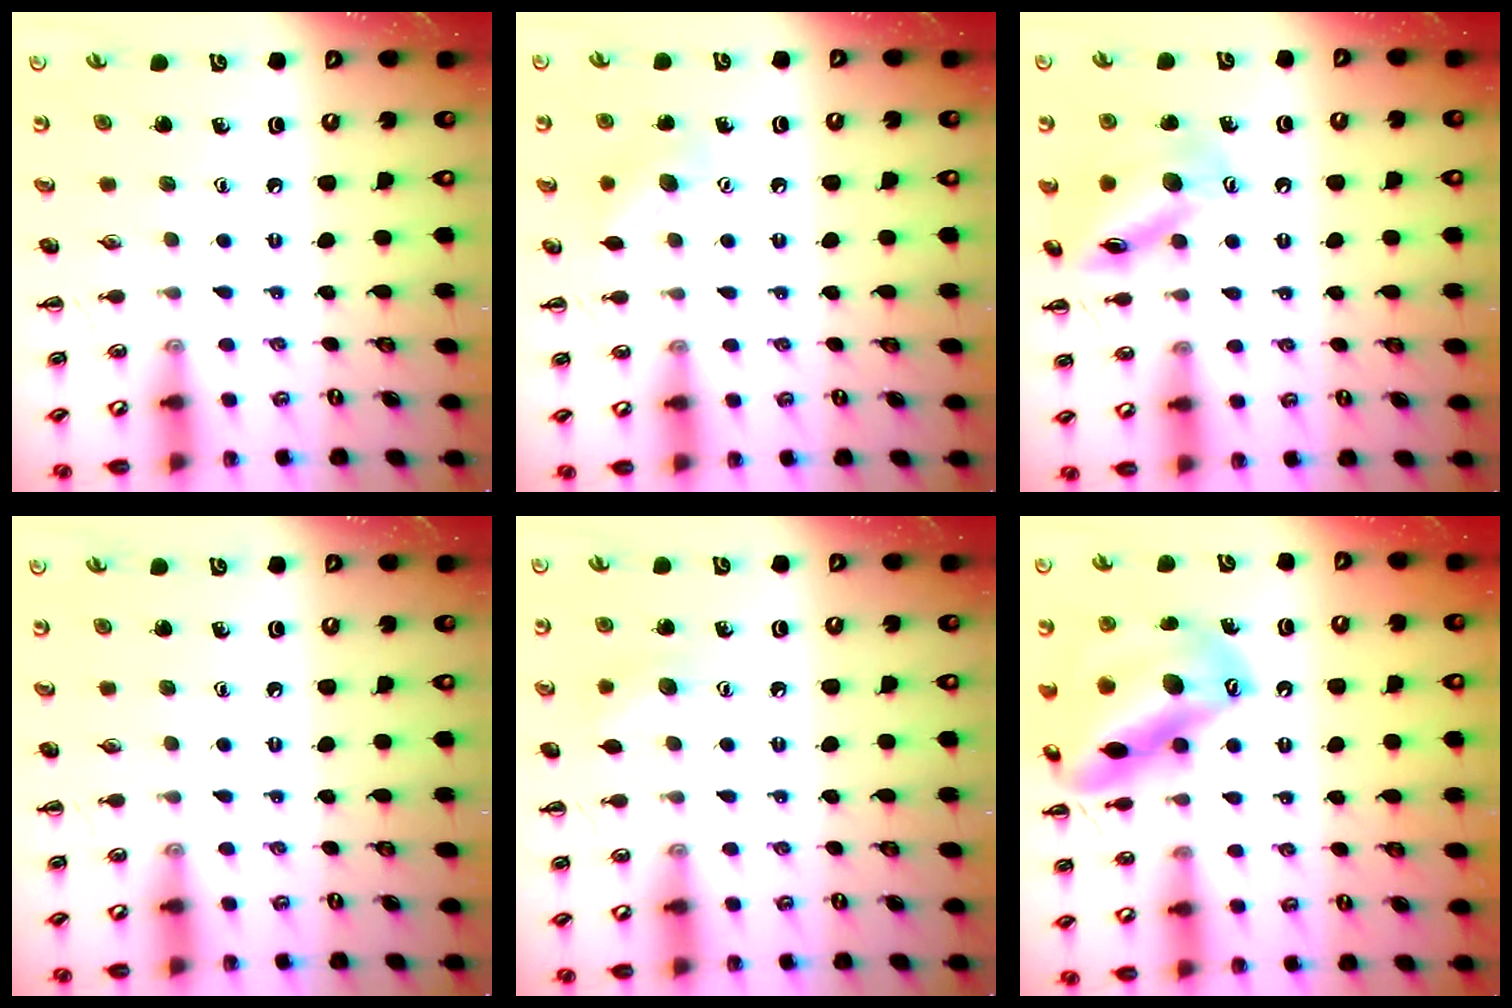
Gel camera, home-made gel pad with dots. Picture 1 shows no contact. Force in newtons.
{"total": 7.0, "press": 6.8, "slide": 1.7}
{"total": 13.7, "press": 13.7, "slide": 0.9}
{"total": 0.0}
{"total": 5.7, "press": 5.6, "slide": 1.1}
{"total": 20.7, "press": 20.5, "slide": 2.4}